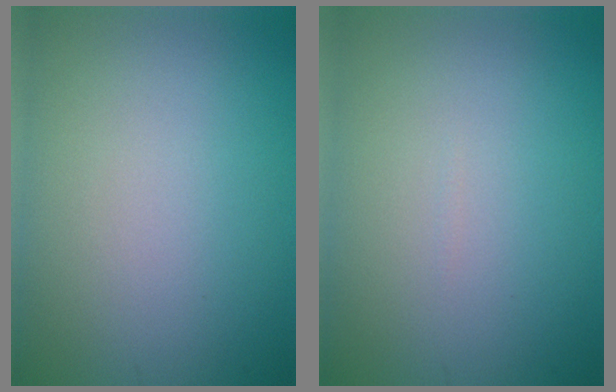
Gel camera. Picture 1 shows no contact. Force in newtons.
{"total": 0.0}